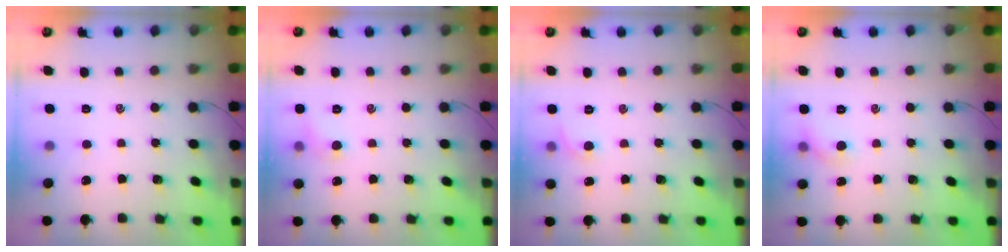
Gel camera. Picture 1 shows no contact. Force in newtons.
{"total": 5.5, "press": 5.3, "slide": 1.5}
{"total": 3.7, "press": 3.5, "slide": 1.2}
{"total": 4.7, "press": 4.5, "slide": 1.2}